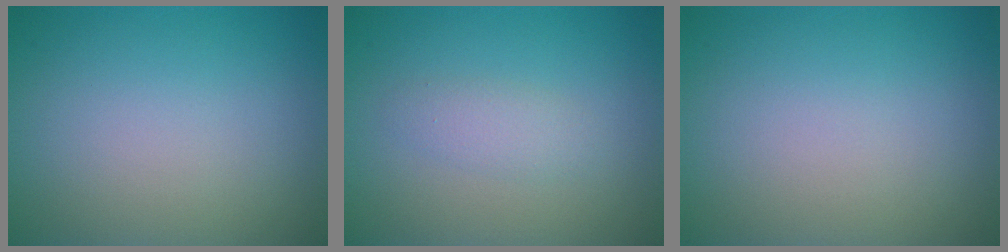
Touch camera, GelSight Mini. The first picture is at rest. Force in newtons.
{"total": 1.6, "press": 1.6, "slide": 0.1}
{"total": 0.0}